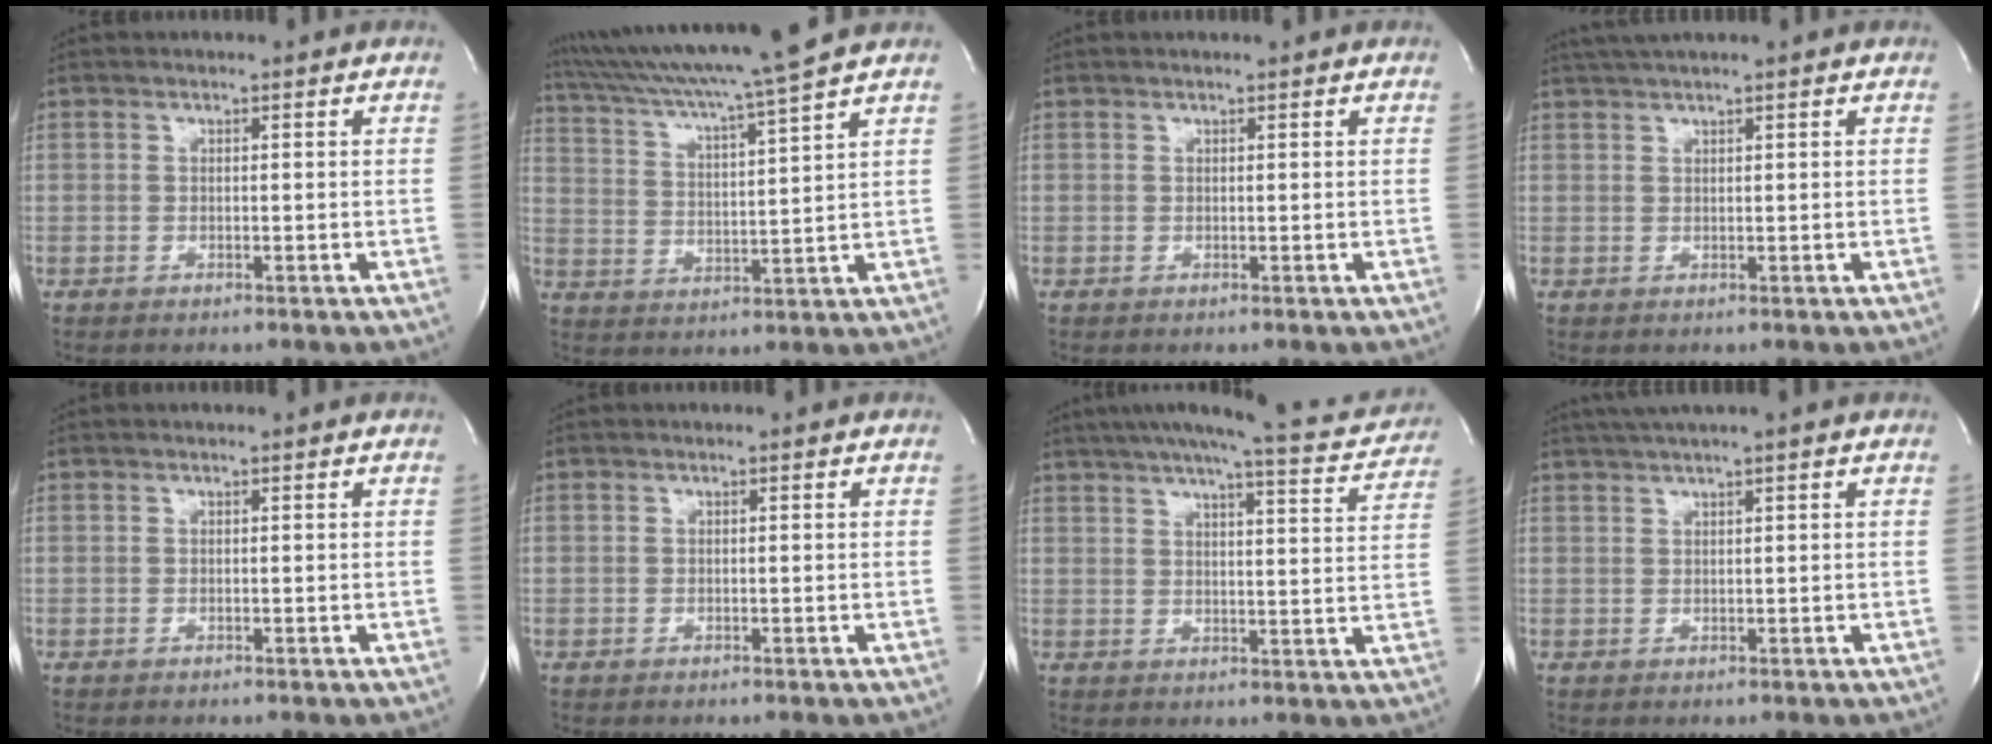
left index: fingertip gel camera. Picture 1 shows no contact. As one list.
[{"total": 14.4, "force": [12.4, -2.4, 6.8], "torque": [-0.123, -0.010, 0.198]}, {"total": 1.0, "force": [0.8, 0.0, 0.5], "torque": [-0.006, 0.008, 0.011]}, {"total": 2.9, "force": [2.4, -0.6, 1.5], "torque": [-0.025, 0.019, 0.046]}, {"total": 0.0}, {"total": 0.0}, {"total": 17.0, "force": [15.6, 1.8, 6.4], "torque": [-0.092, -0.017, 0.187]}, {"total": 3.8, "force": [2.8, -0.9, 2.4], "torque": [-0.043, 0.018, 0.052]}]